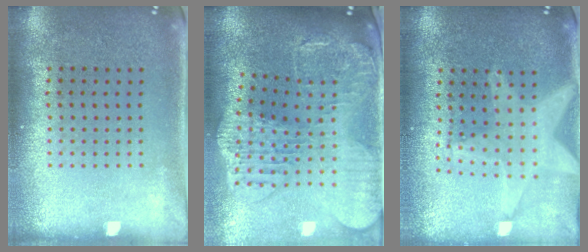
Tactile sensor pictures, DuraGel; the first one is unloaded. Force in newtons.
{"total": 2.9, "press": 2.4, "slide": 1.5}
{"total": 2.2, "press": 1.8, "slide": 1.2}